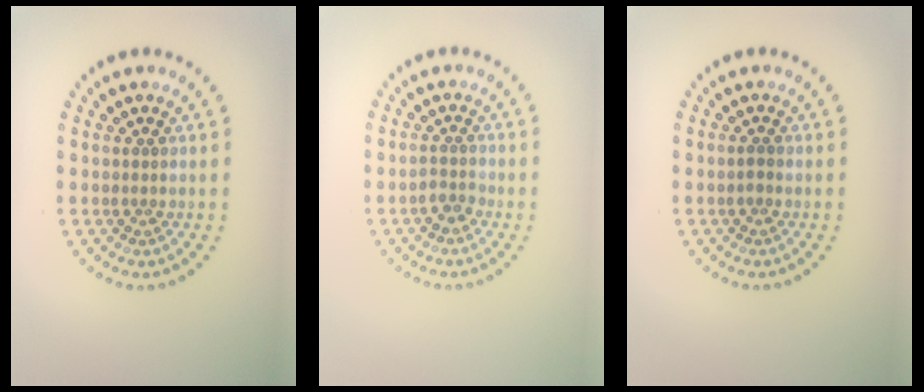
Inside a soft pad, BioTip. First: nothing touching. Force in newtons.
{"total": 1.5, "press": 1.2, "slide": 0.9}
{"total": 0.7, "press": 0.6, "slide": 0.1}